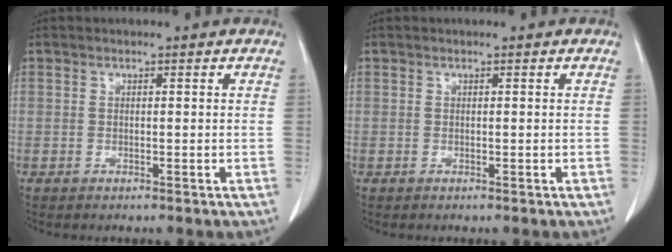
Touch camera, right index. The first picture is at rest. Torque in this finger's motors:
{"motor_torque": [-0.02, 0.05, -0.02, 0.00]}